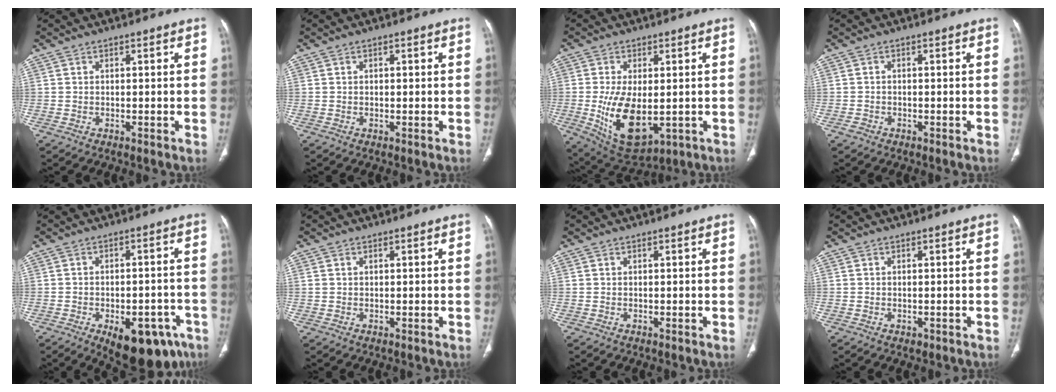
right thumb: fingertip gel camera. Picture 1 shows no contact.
{"total": 0.8, "force": [0.2, 0.3, 0.7], "torque": [-0.014, 0.001, 0.005]}
{"total": 13.0, "force": [-1.8, 6.8, 10.9], "torque": [-0.191, -0.018, -0.007]}
{"total": 1.1, "force": [-0.7, 0.8, 0.3], "torque": [-0.008, 0.004, -0.014]}
{"total": 14.8, "force": [-7.8, 7.3, 10.2], "torque": [-0.091, 0.030, -0.093]}
{"total": 0.6, "force": [0.4, 0.3, 0.4], "torque": [-0.011, 0.006, 0.009]}
{"total": 0.0}
{"total": 0.7, "force": [-0.3, 0.5, 0.3], "torque": [-0.005, 0.000, 0.000]}